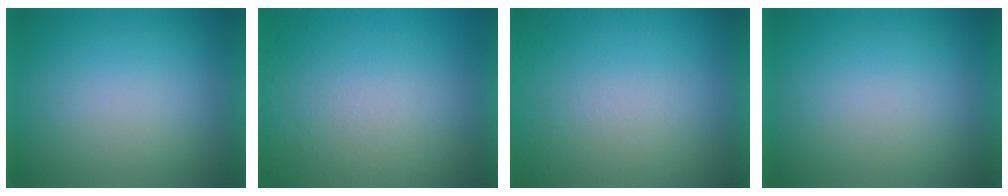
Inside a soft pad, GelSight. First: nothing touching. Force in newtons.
{"total": 8.7}
{"total": 6.0}
{"total": 0.0}